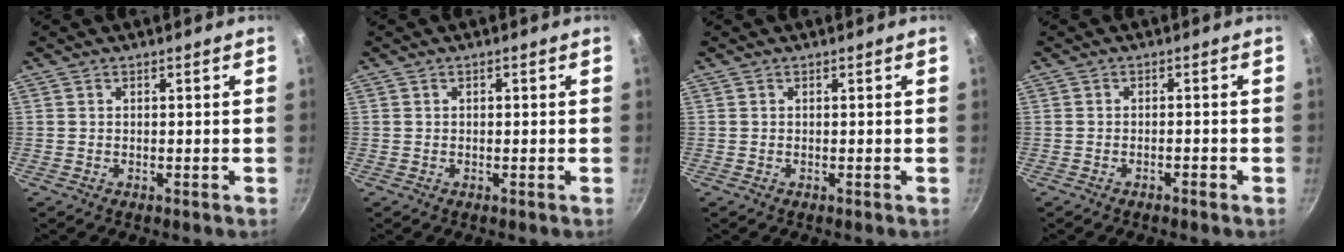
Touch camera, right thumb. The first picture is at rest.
{"total": 0.7, "force": [0.2, 0.4, 0.4], "torque": [-0.006, 0.004, 0.003]}
{"total": 0.0}
{"total": 1.4, "force": [-1.0, 0.4, 0.9], "torque": [-0.015, 0.011, -0.015]}